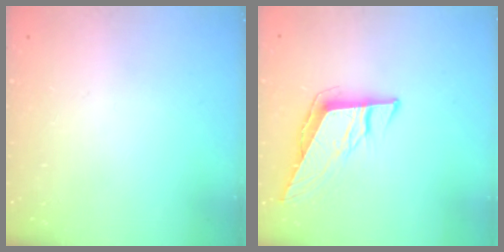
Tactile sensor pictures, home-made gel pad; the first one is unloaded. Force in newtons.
{"total": 10.2, "press": 10.0, "slide": 1.6}